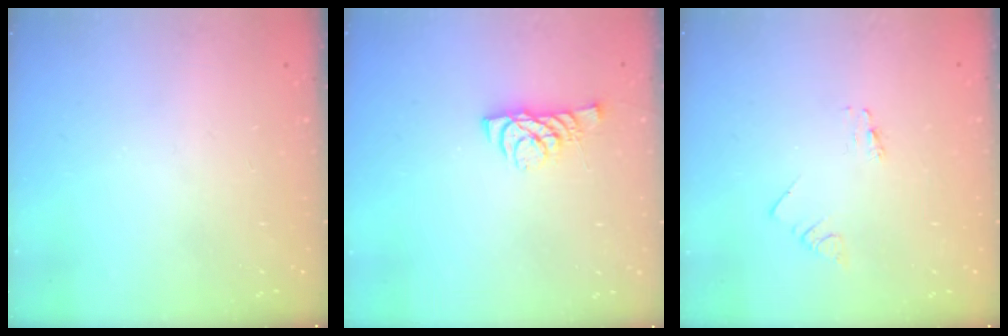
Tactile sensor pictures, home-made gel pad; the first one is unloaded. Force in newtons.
{"total": 5.3, "press": 5.2, "slide": 0.9}
{"total": 0.0}